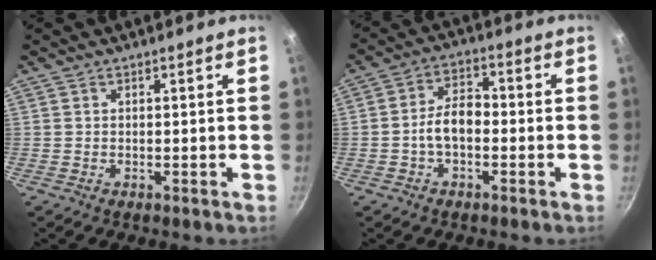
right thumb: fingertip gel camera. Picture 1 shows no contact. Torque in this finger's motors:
{"motor_torque": [-0.01, -0.07, 0.66, 0.16, 0.03]}